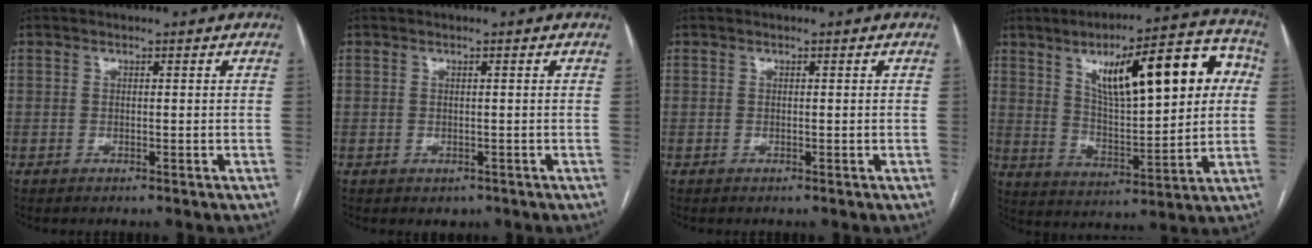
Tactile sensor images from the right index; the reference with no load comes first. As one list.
[{"total": 1.2, "force": [-0.4, 1.0, 0.5], "torque": [-0.003, 0.002, 0.002]}, {"total": 0.0}, {"total": 19.7, "force": [6.3, 5.2, 17.9], "torque": [-0.256, 0.033, 0.100]}]